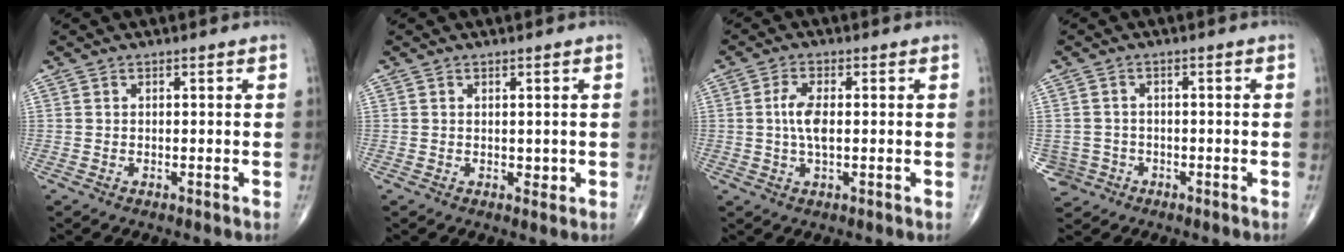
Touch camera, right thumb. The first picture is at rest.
{"total": 1.1, "force": [0.2, 0.9, 0.7], "torque": [-0.006, -0.002, 0.005]}
{"total": 4.9, "force": [0.2, 2.0, 4.4], "torque": [-0.098, 0.000, 0.001]}
{"total": 4.0, "force": [-1.5, 3.7, -0.2], "torque": [0.015, 0.013, -0.026]}